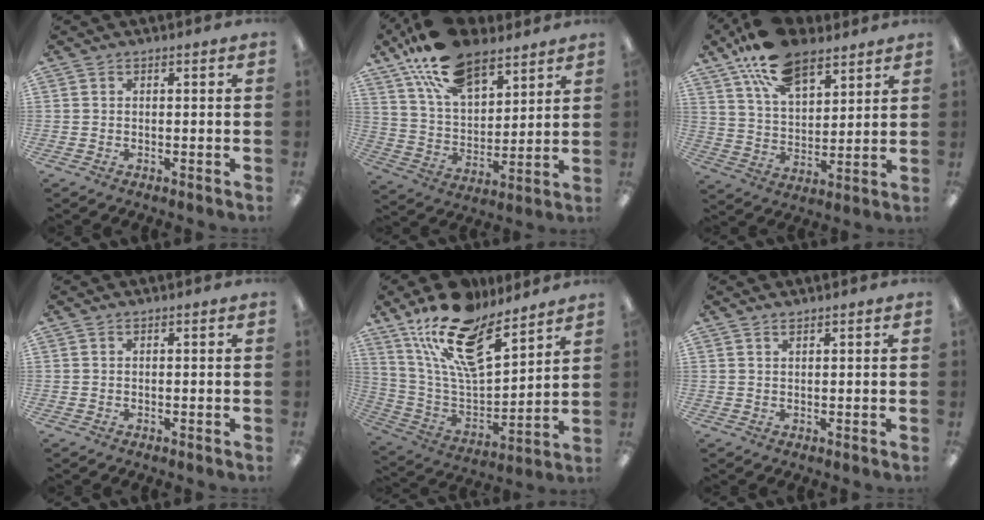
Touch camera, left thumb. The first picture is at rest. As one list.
[{"total": 18.5, "force": [12.9, 9.2, 9.6], "torque": [-0.188, -0.056, 0.236]}, {"total": 16.0, "force": [10.8, 8.2, 8.5], "torque": [-0.160, -0.044, 0.199]}, {"total": 0.0}, {"total": 21.9, "force": [15.8, 8.3, 12.5], "torque": [-0.227, -0.096, 0.282]}, {"total": 1.1, "force": [1.0, 0.2, 0.5], "torque": [-0.011, 0.000, 0.018]}]